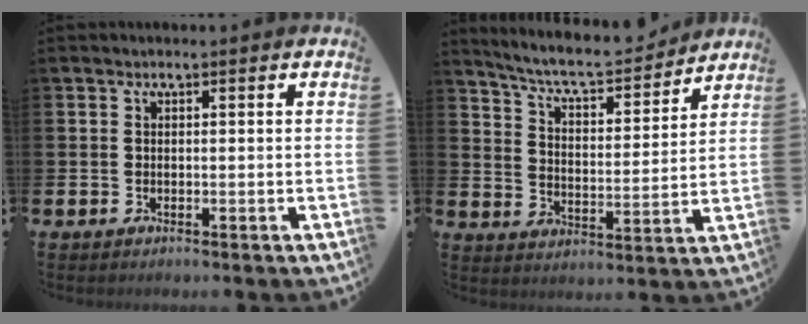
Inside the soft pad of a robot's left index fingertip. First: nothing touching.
{"total": 7.6, "force": [7.1, 1.2, 2.3], "torque": [-0.071, -0.053, 0.119]}